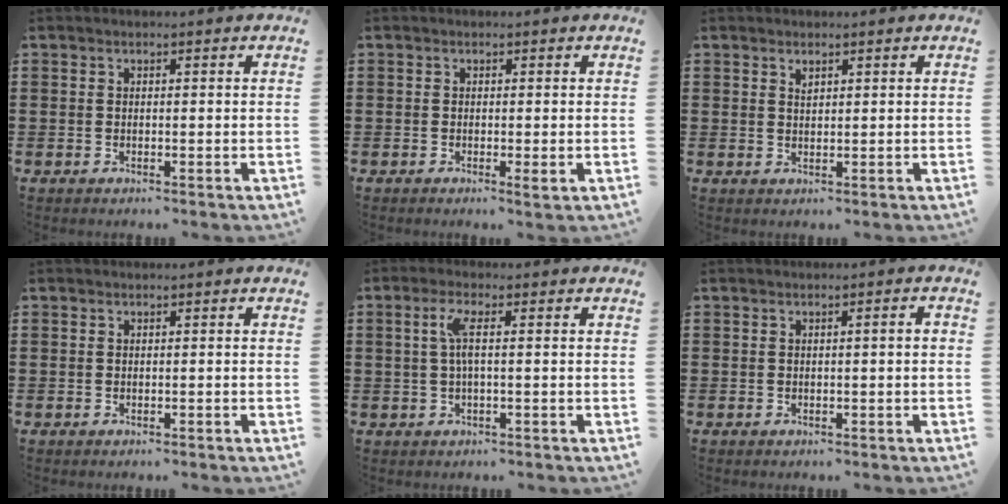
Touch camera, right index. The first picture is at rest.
{"total": 1.0, "force": [-0.3, 0.1, 1.0], "torque": [-0.018, -0.004, -0.004]}
{"total": 0.9, "force": [0.6, 0.5, 0.5], "torque": [-0.012, 0.001, 0.012]}
{"total": 0.0}
{"total": 3.5, "force": [0.3, 0.4, 3.4], "torque": [-0.081, -0.003, -0.003]}
{"total": 0.7, "force": [-0.2, -0.1, 0.7], "torque": [-0.012, -0.005, -0.002]}